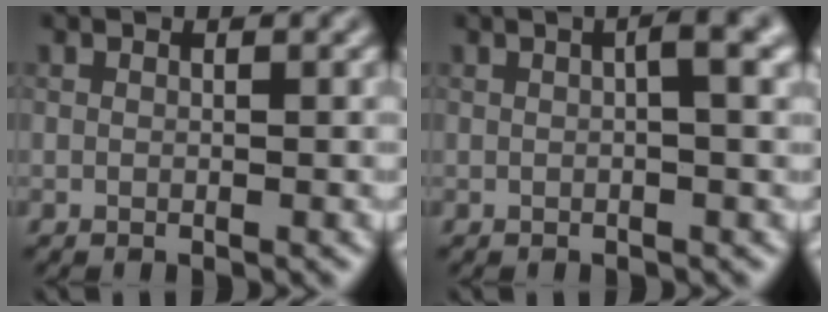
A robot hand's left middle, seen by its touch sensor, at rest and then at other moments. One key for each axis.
{"total": 3.1, "fx": 0.5, "fy": 0.7, "fz": 3.0, "tx": -0.039, "ty": 0.013, "tz": 0.003}